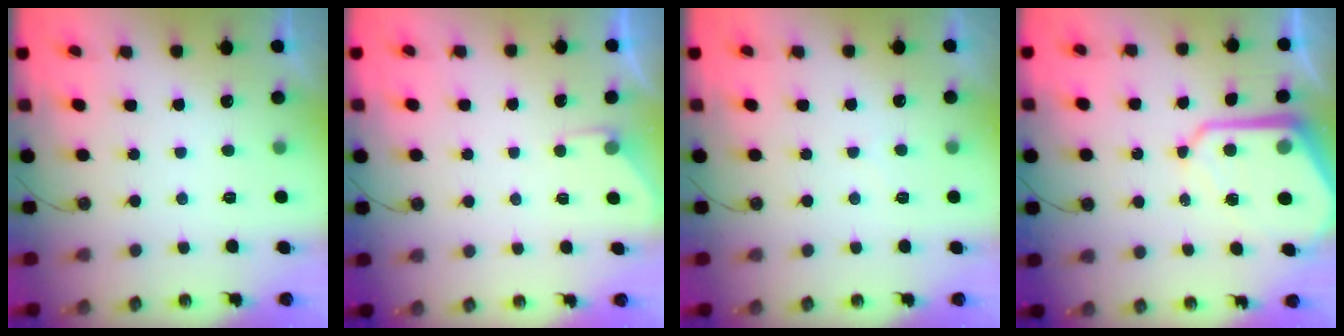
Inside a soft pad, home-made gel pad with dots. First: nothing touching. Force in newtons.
{"total": 1.9, "press": 1.9, "slide": 0.3}
{"total": 3.6, "press": 3.6, "slide": 0.5}
{"total": 12.7, "press": 12.7, "slide": 1.1}